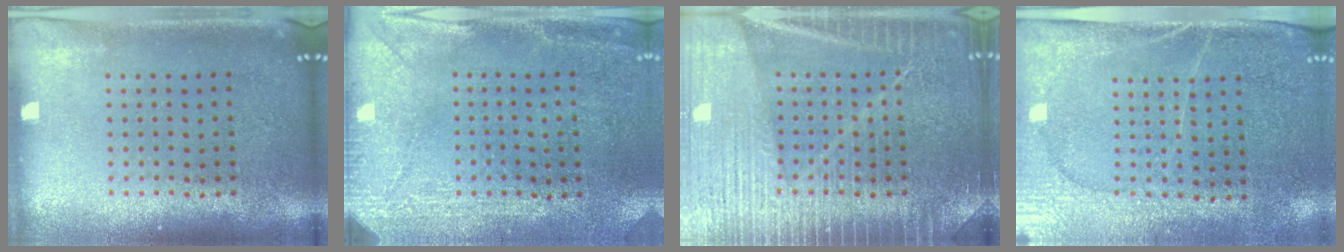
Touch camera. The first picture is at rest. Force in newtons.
{"total": 2.9, "press": 2.4, "slide": 1.6}
{"total": 4.1, "press": 4.1, "slide": 0.6}
{"total": 3.1, "press": 2.7, "slide": 1.5}